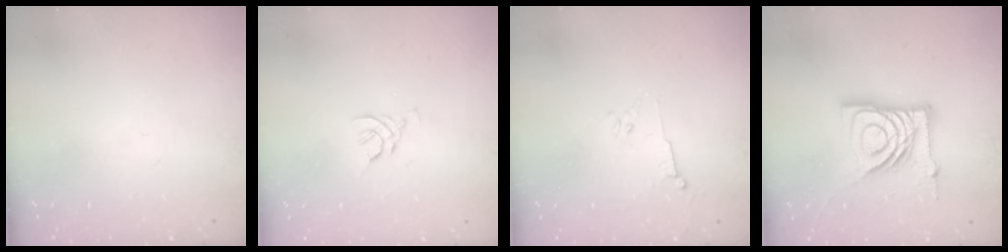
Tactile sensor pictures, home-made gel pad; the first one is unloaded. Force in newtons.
{"total": 2.5, "press": 2.5, "slide": 0.7}
{"total": 3.0, "press": 2.9, "slide": 0.8}
{"total": 16.2, "press": 16.2, "slide": 1.7}